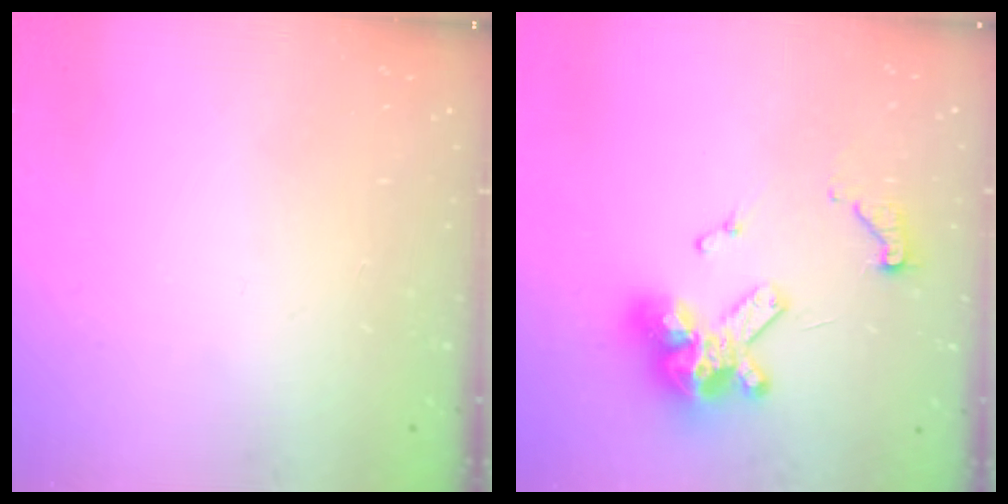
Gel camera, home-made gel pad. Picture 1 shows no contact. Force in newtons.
{"total": 14.5, "press": 14.5, "slide": 0.9}